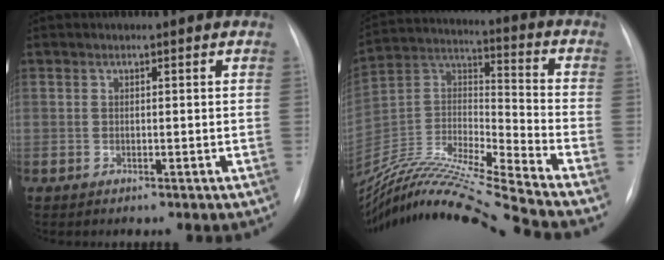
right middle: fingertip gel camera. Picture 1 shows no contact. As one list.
[{"total": 23.5, "force": [-20.9, -2.3, 10.4], "torque": [-0.233, -0.024, -0.376]}]